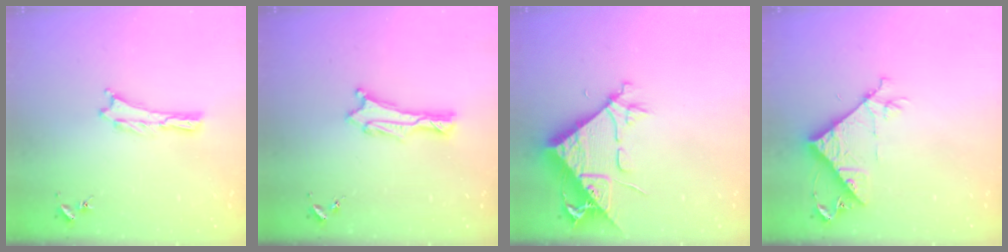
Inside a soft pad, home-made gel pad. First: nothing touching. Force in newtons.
{"total": 0.9, "press": 0.8, "slide": 0.1}
{"total": 8.7, "press": 8.6, "slide": 1.0}
{"total": 8.3, "press": 8.3, "slide": 0.8}